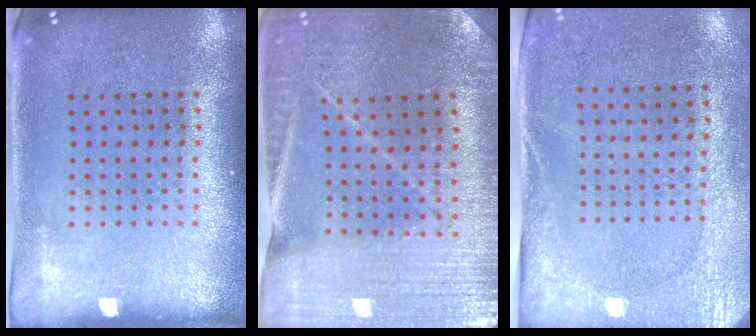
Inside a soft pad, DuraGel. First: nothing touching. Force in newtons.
{"total": 2.0, "press": 2.0, "slide": 0.1}
{"total": 2.7, "press": 2.1, "slide": 1.6}